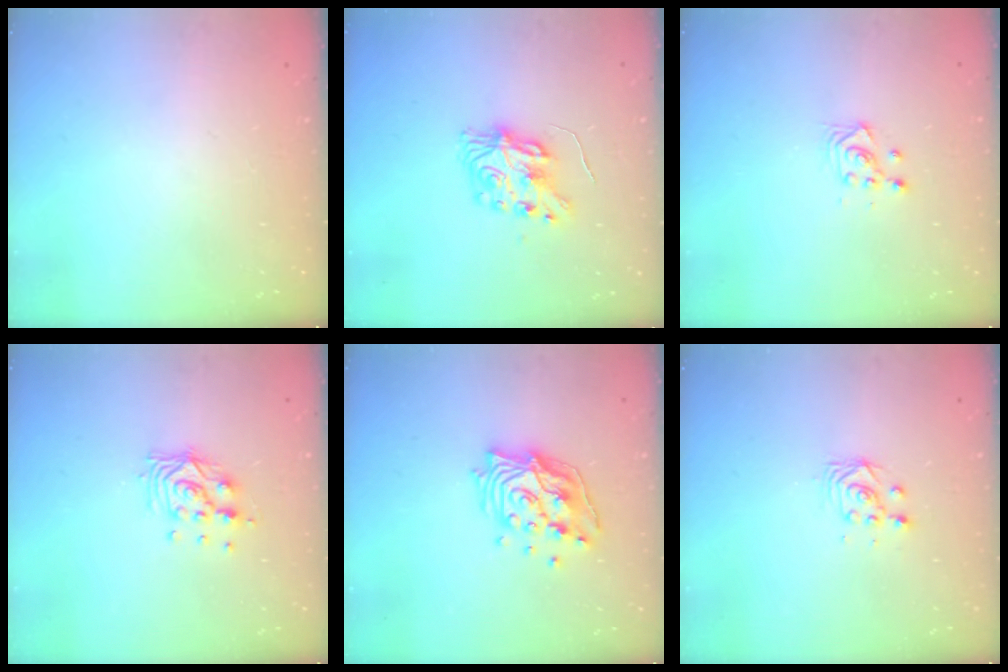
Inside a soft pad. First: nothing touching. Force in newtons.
{"total": 8.1, "press": 8.1, "slide": 0.2}
{"total": 3.4, "press": 3.1, "slide": 1.2}
{"total": 10.7, "press": 10.7, "slide": 0.7}
{"total": 14.9, "press": 14.8, "slide": 1.4}
{"total": 3.0, "press": 3.0, "slide": 0.2}